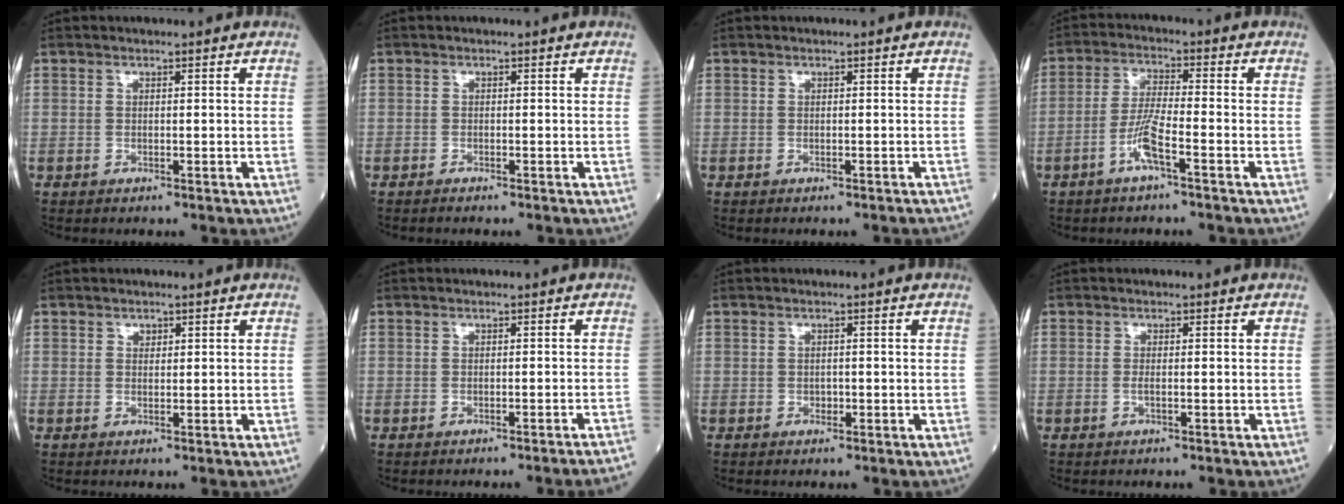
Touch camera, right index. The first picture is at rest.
{"total": 0.6, "force": [-0.5, -0.1, 0.2], "torque": [-0.008, -0.002, -0.011]}
{"total": 1.8, "force": [-1.7, -0.2, 0.5], "torque": [-0.002, -0.001, -0.018]}
{"total": 5.3, "force": [-2.7, 0.0, 4.6], "torque": [-0.095, 0.003, -0.057]}
{"total": 0.8, "force": [0.5, 0.6, 0.3], "torque": [-0.001, -0.003, 0.007]}
{"total": 4.8, "force": [-4.4, -1.3, 1.5], "torque": [-0.008, -0.013, -0.047]}
{"total": 0.7, "force": [-0.2, 0.6, 0.4], "torque": [-0.005, 0.001, -0.004]}
{"total": 0.7, "force": [-0.2, 0.0, 0.6], "torque": [-0.015, 0.000, -0.005]}